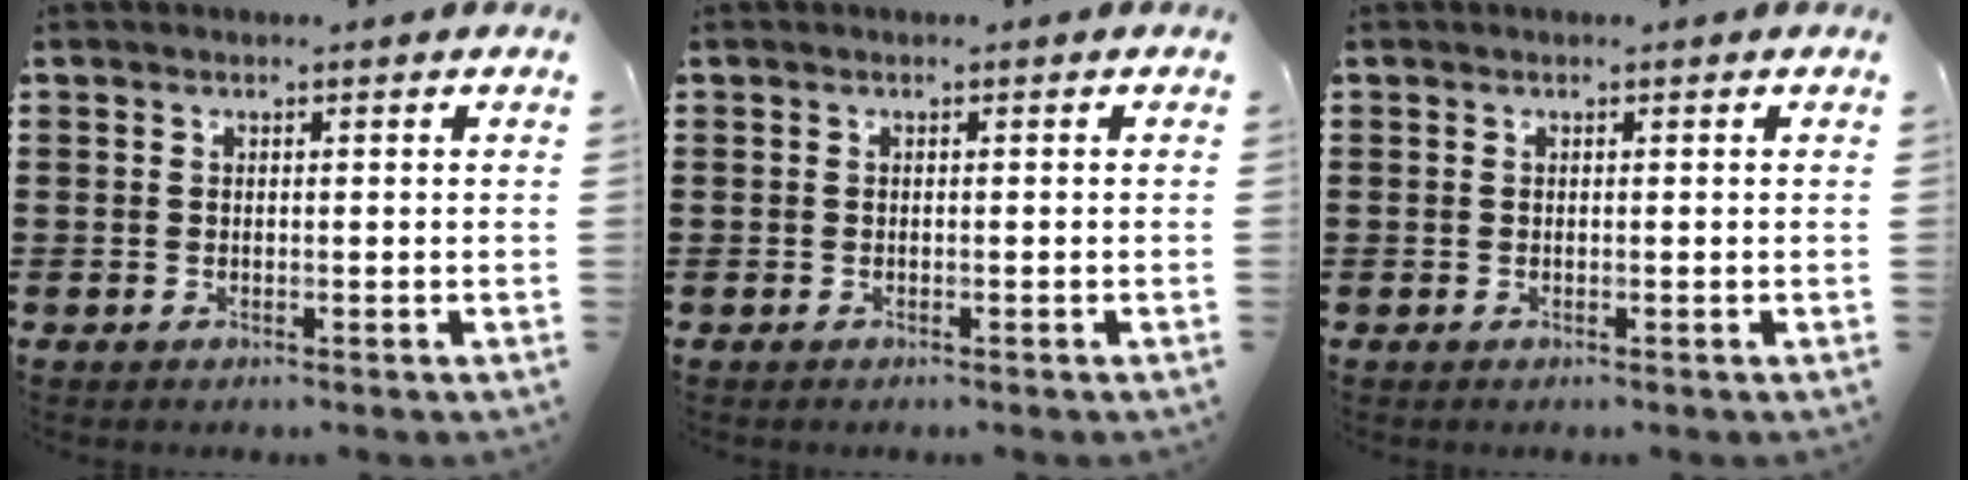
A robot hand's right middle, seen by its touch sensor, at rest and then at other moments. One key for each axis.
{"total": 0.6, "fx": 0.3, "fy": -0.5, "fz": -0.1, "tx": 0.006, "ty": -0.002, "tz": 0.008}
{"total": 0.0}